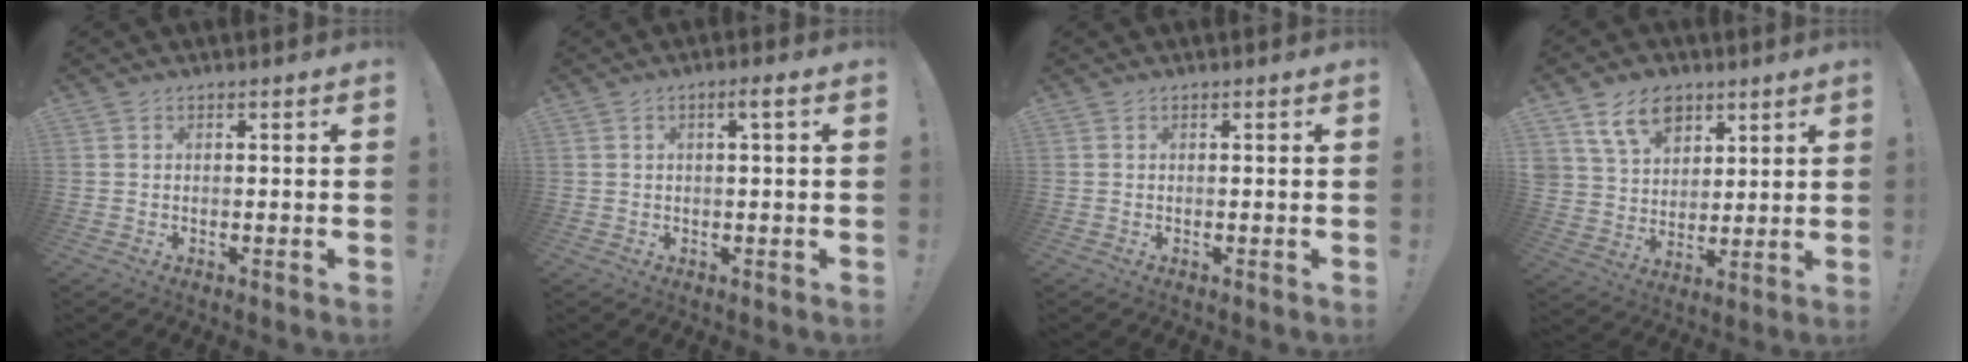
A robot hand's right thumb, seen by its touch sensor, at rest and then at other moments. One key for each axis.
{"total": 2.5, "fx": 0.5, "fy": 0.2, "fz": 2.5, "tx": -0.043, "ty": 0.002, "tz": 0.004}
{"total": 0.0}
{"total": 12.2, "fx": 7.1, "fy": 8.5, "fz": 4.9, "tx": -0.077, "ty": -0.032, "tz": 0.138}